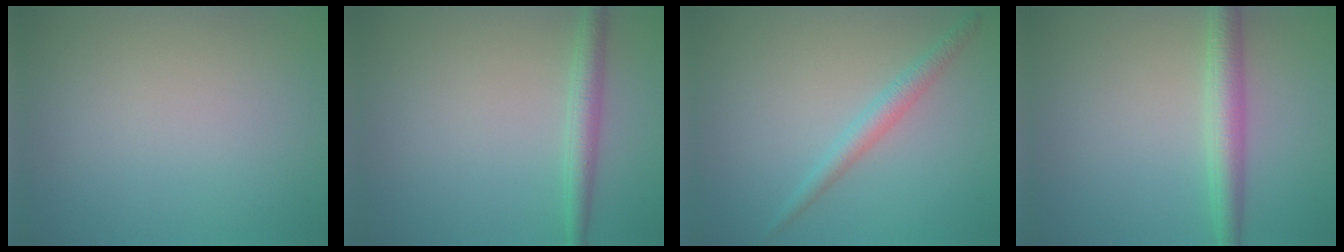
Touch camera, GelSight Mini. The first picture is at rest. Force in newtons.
{"total": 2.3, "press": 2.3, "slide": 0.1}
{"total": 2.0, "press": 2.0, "slide": 0.0}
{"total": 3.3, "press": 3.3, "slide": 0.1}